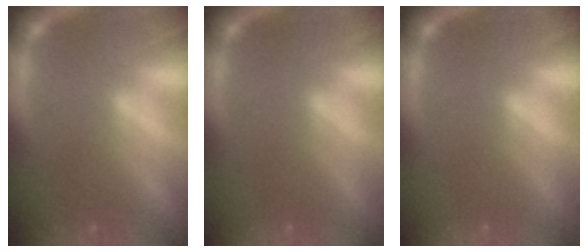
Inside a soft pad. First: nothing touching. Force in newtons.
{"total": 0.0}
{"total": 0.0}